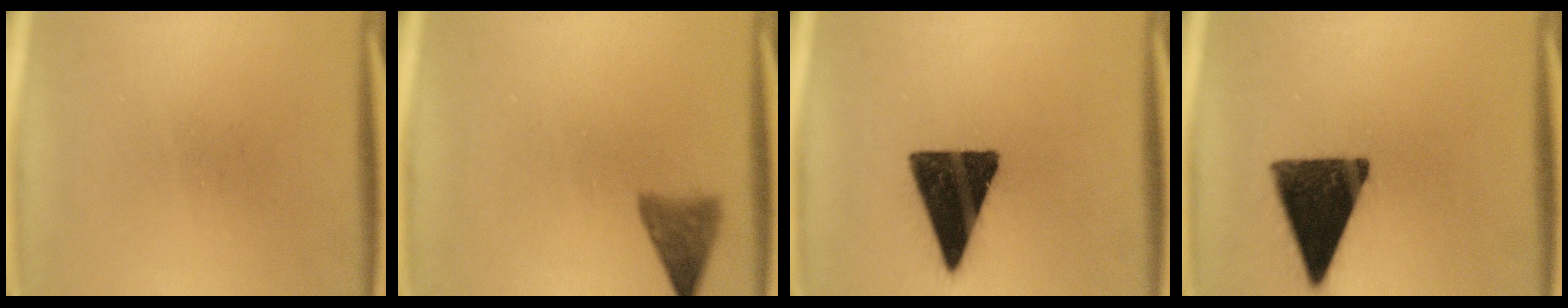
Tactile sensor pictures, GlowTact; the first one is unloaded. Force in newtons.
{"total": 3.6}
{"total": 16.1}
{"total": 14.8}